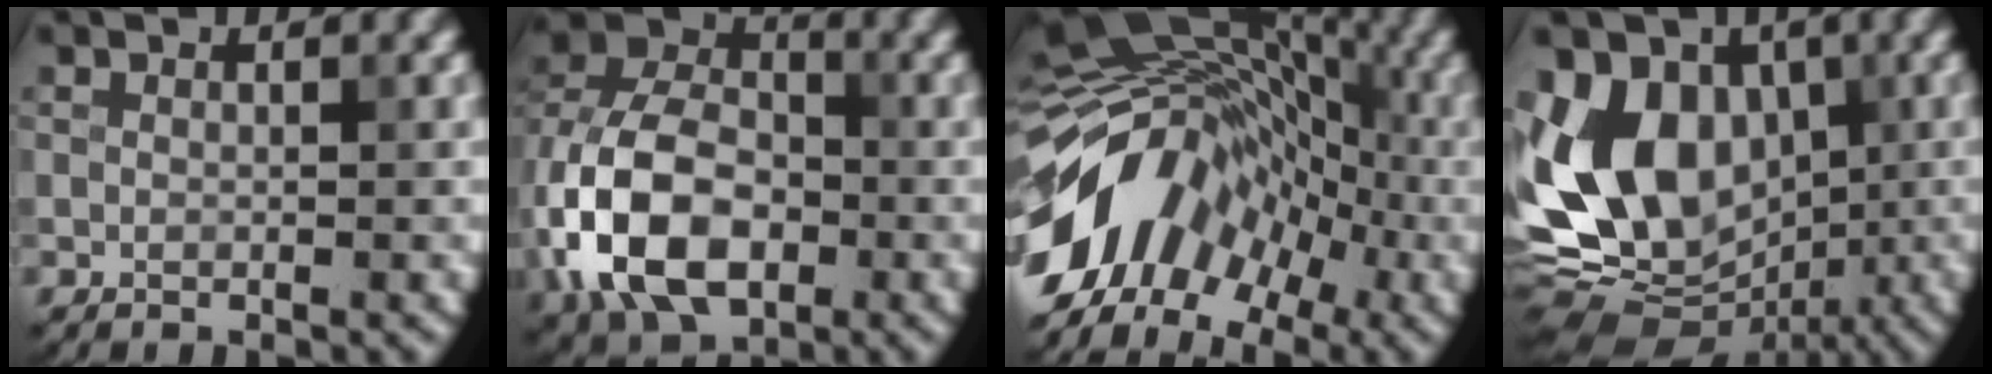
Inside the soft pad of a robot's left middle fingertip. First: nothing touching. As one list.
[{"total": 12.2, "force": [-3.7, 7.9, 8.5], "torque": [-0.181, -0.003, -0.085]}, {"total": 13.8, "force": [-5.6, 9.2, 8.7], "torque": [-0.140, 0.024, -0.115]}, {"total": 12.7, "force": [0.0, 9.7, 8.2], "torque": [-0.152, 0.014, -0.017]}]